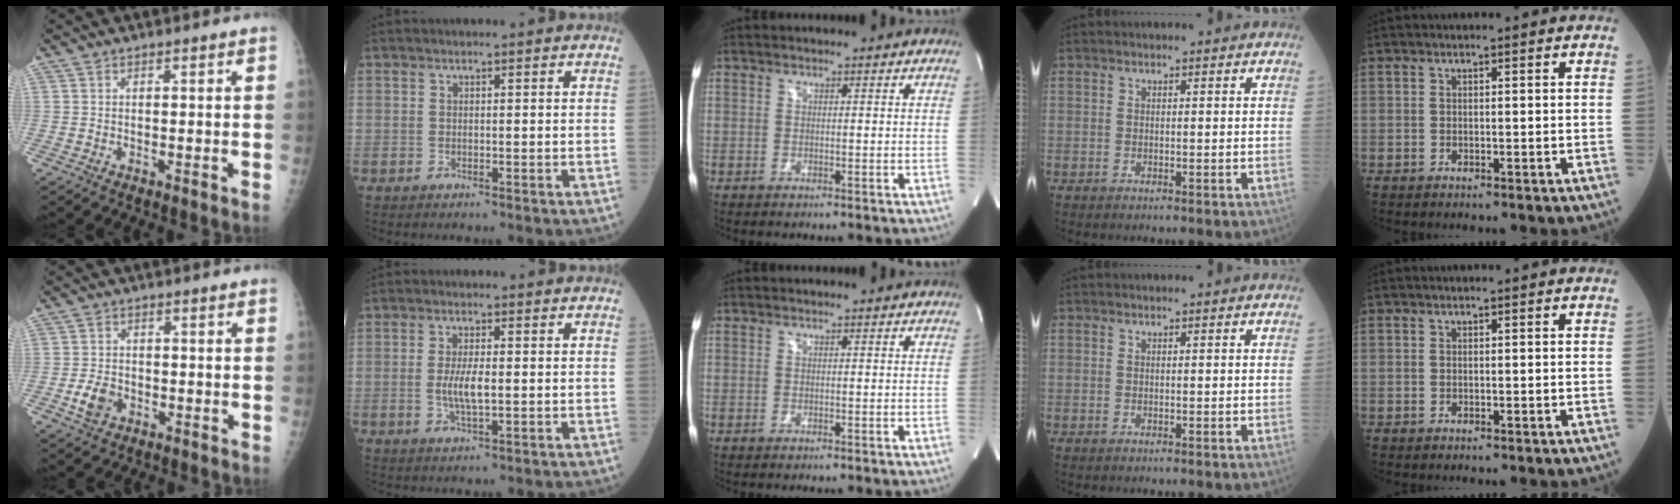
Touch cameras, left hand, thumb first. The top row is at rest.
{"thumb": {"total": 4.4, "force": [-1.6, 3.1, 2.5], "torque": [-0.043, 0.008, -0.029]}, "index": {"total": 4.2, "force": [-0.3, 0.9, 4.1], "torque": [-0.088, -0.006, -0.005]}}